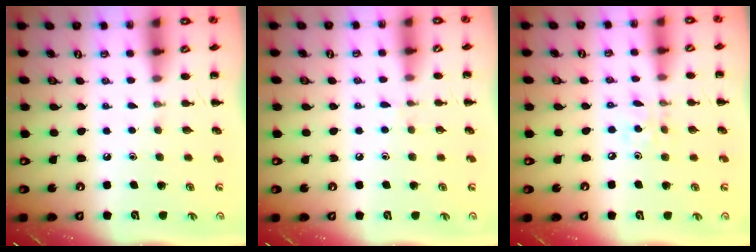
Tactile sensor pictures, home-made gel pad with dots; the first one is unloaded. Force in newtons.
{"total": 4.1, "press": 3.9, "slide": 1.2}
{"total": 4.6, "press": 4.4, "slide": 1.1}